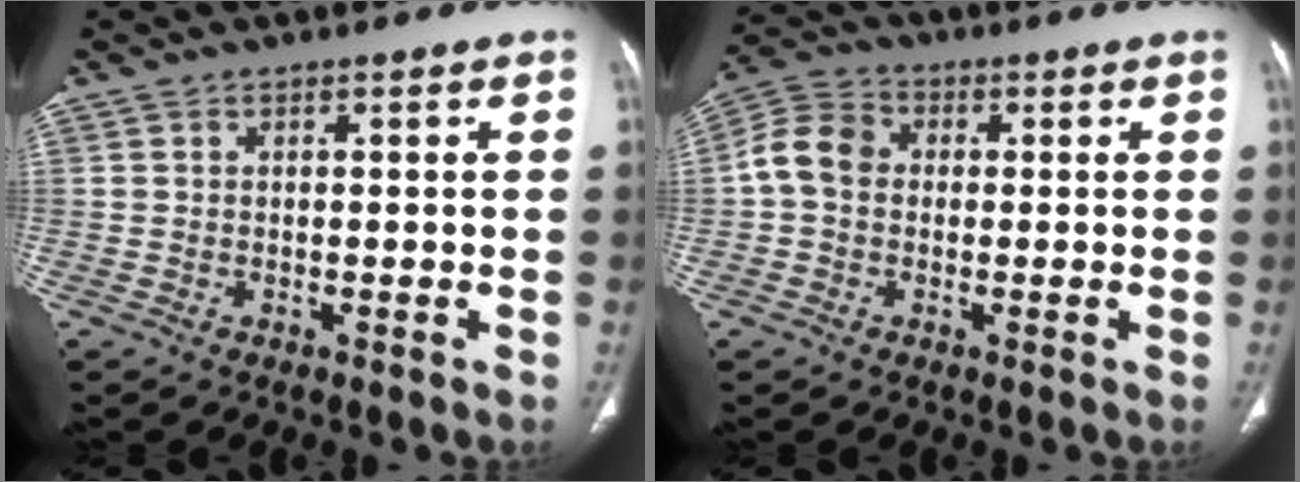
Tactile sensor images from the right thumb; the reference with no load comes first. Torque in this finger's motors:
{"motor_torque": [-0.30, 0.41, 0.19, -0.21, 0.18]}